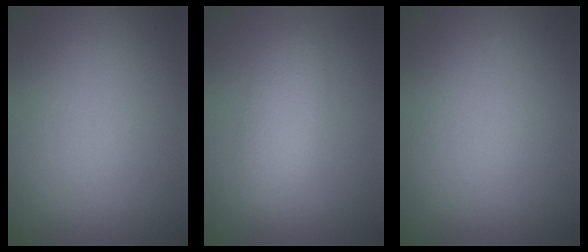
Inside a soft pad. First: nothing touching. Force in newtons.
{"total": 3.2, "press": 3.2, "slide": 0.2}
{"total": 0.0}